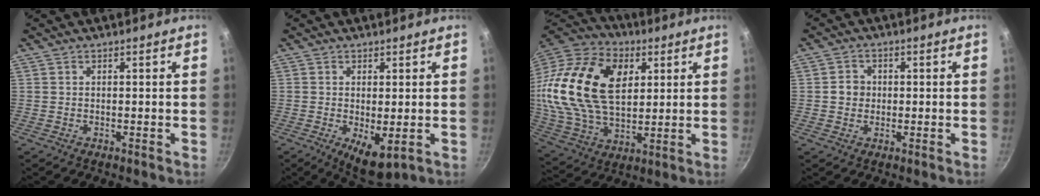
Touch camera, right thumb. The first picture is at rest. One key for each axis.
{"total": 6.4, "fx": -0.9, "fy": 2.6, "fz": 5.8, "tx": -0.079, "ty": -0.013, "tz": -0.003}
{"total": 26.8, "fx": 6.9, "fy": 17.2, "fz": 19.3, "tx": -0.358, "ty": -0.001, "tz": 0.120}
{"total": 3.3, "fx": 0.0, "fy": 3.1, "fz": 1.3, "tx": -0.002, "ty": 0.006, "tz": -0.005}